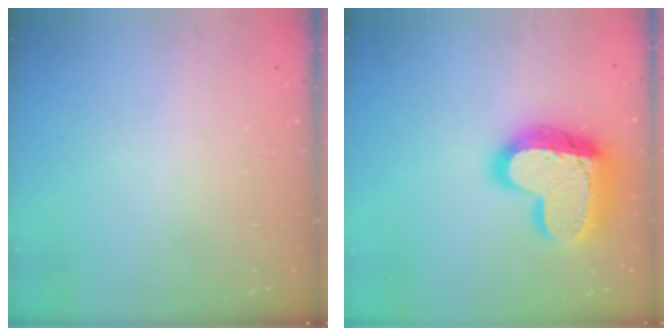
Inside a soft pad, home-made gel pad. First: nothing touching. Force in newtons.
{"total": 21.7, "press": 21.6, "slide": 1.9}